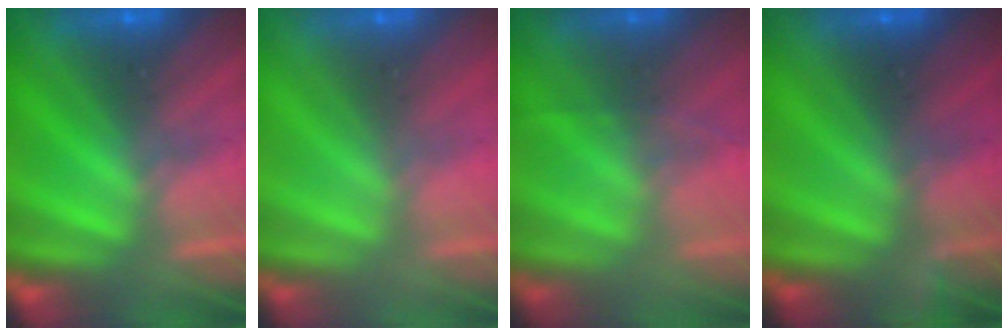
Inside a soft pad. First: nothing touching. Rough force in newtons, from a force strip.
{"total": 3.3}
{"total": 1.8}
{"total": 4.5}